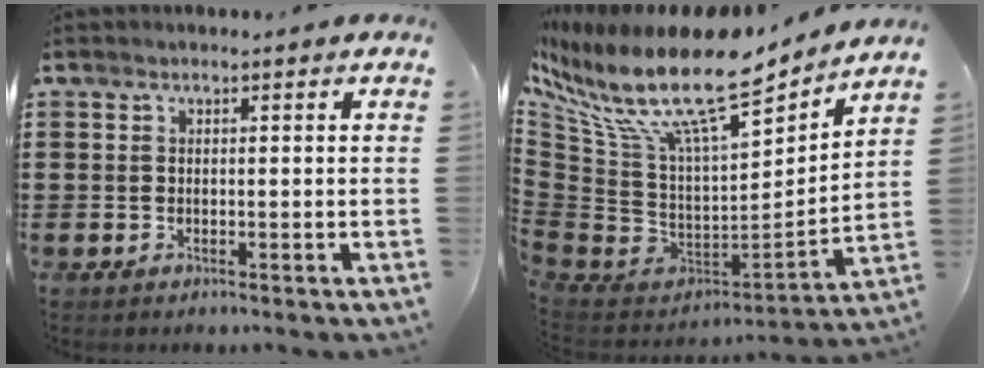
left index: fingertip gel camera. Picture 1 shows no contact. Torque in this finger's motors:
{"motor_torque": [2.14, 0.00, 1.05, 0.21]}